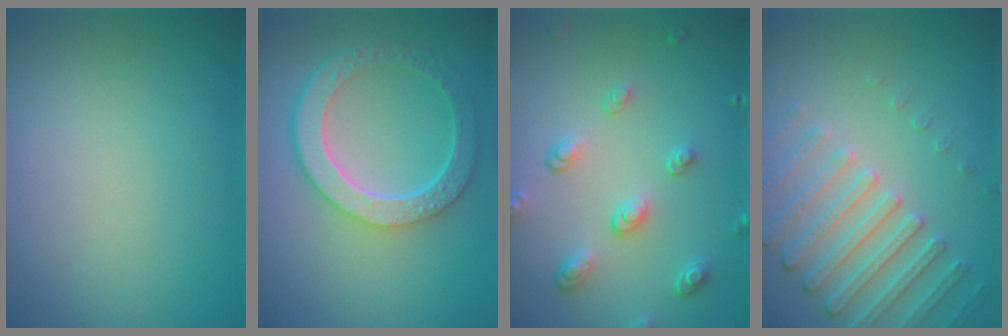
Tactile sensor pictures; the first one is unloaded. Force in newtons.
{"total": 5.7, "press": 4.3, "slide": 3.8}
{"total": 3.6, "press": 2.7, "slide": 2.4}
{"total": 4.0, "press": 3.7, "slide": 1.4}